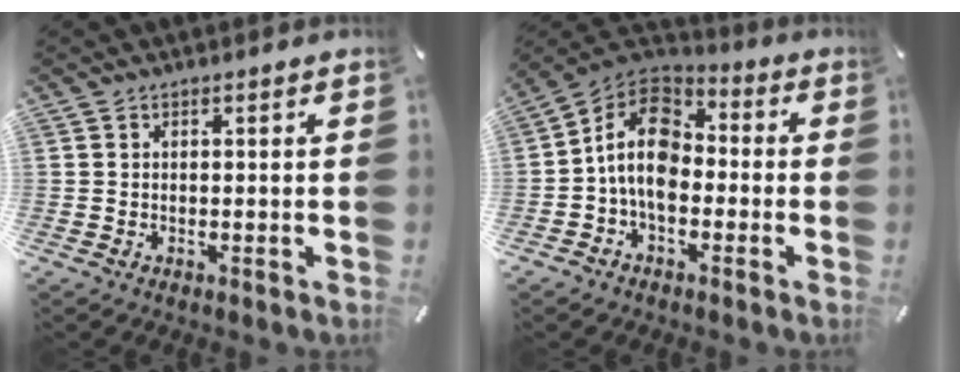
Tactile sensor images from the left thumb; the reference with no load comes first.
{"total": 12.3, "force": [-2.0, 8.5, 8.7], "torque": [-0.183, 0.018, -0.038]}